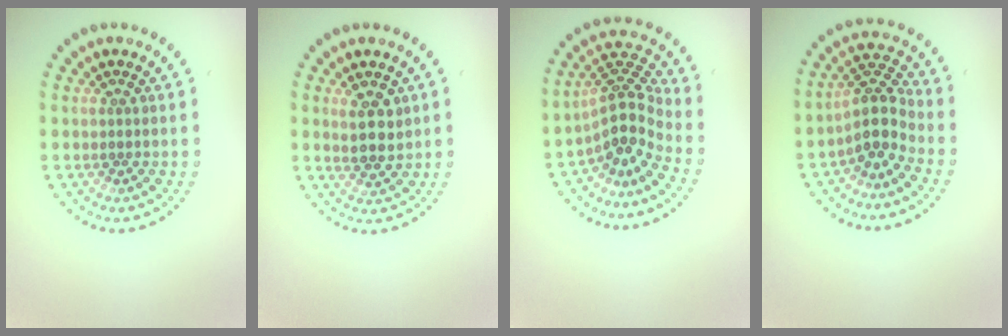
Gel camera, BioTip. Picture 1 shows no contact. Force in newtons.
{"total": 2.8, "press": 2.7, "slide": 0.9}
{"total": 3.9, "press": 2.7, "slide": 2.9}
{"total": 3.7, "press": 2.8, "slide": 2.4}